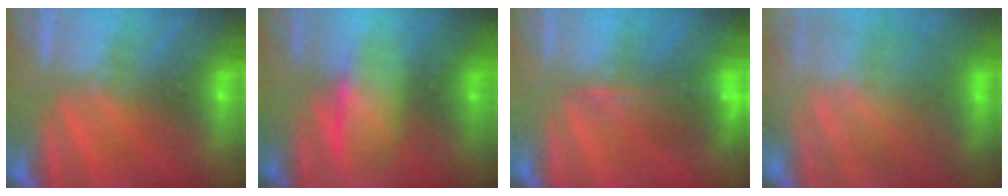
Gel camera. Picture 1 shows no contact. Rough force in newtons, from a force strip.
{"total": 3.0}
{"total": 8.4}
{"total": 9.5}